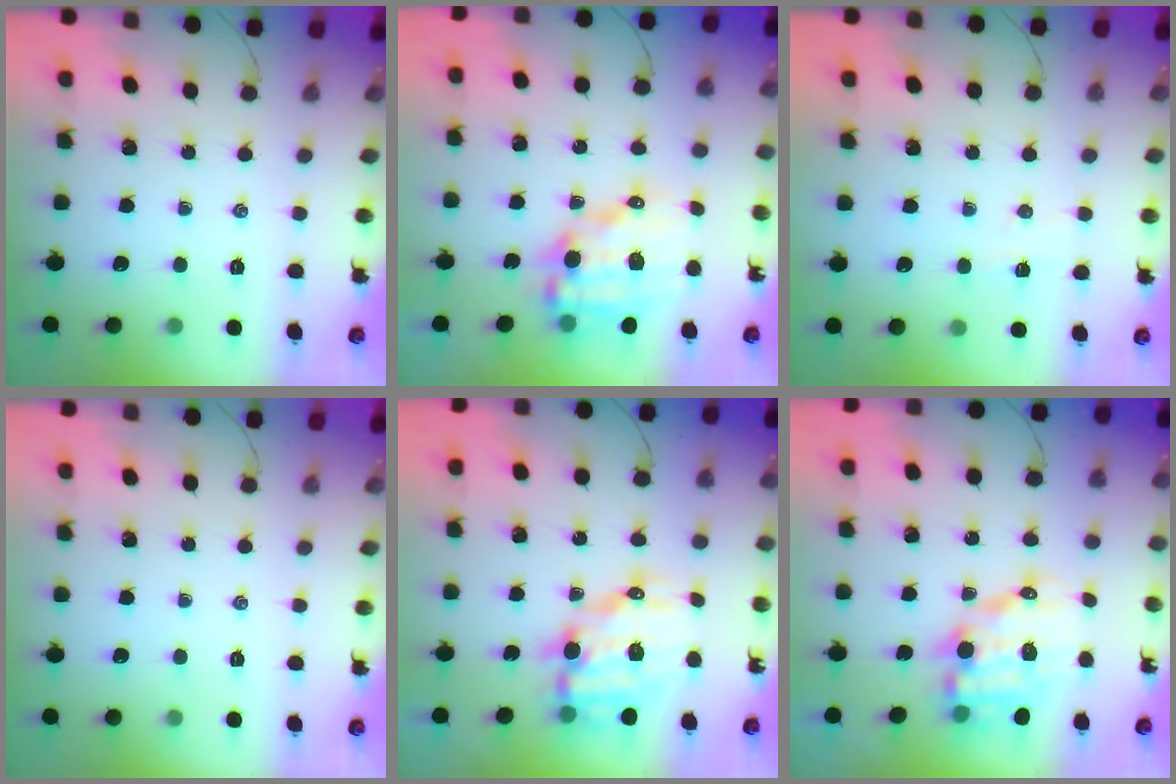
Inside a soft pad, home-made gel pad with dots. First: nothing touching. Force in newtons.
{"total": 12.8, "press": 12.4, "slide": 3.1}
{"total": 3.4, "press": 3.3, "slide": 0.9}
{"total": 0.0}
{"total": 13.0, "press": 12.7, "slide": 2.8}
{"total": 12.1, "press": 11.8, "slide": 3.0}